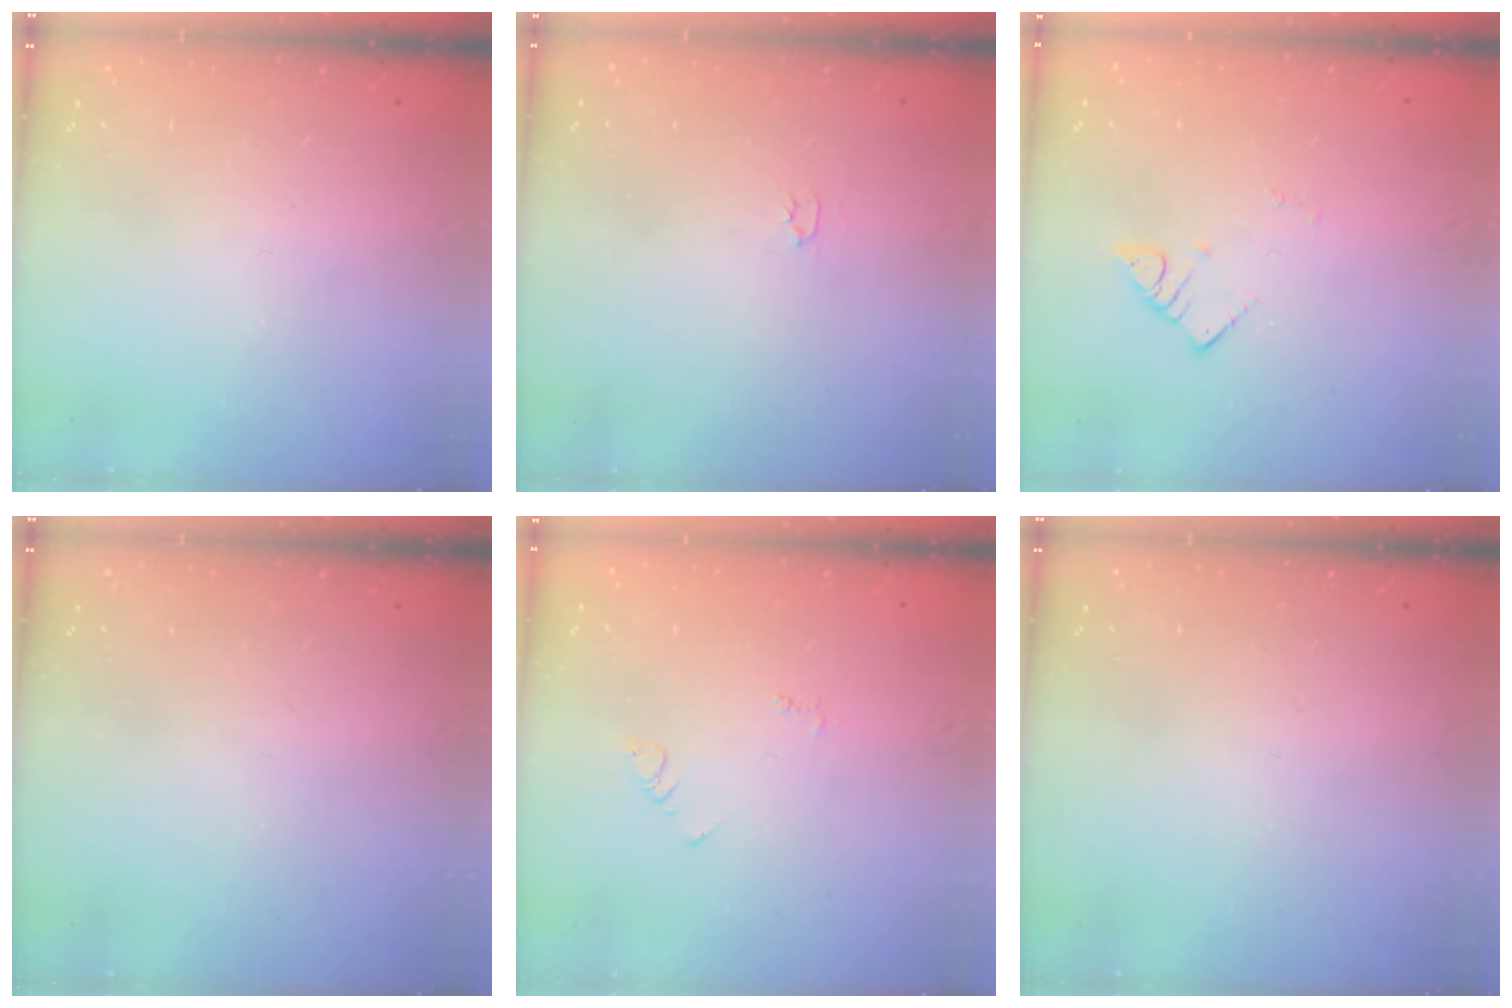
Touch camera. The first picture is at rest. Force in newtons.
{"total": 2.0, "press": 2.0, "slide": 0.3}
{"total": 2.6, "press": 2.6, "slide": 0.1}
{"total": 0.0}
{"total": 2.9, "press": 2.9, "slide": 0.4}
{"total": 0.0}